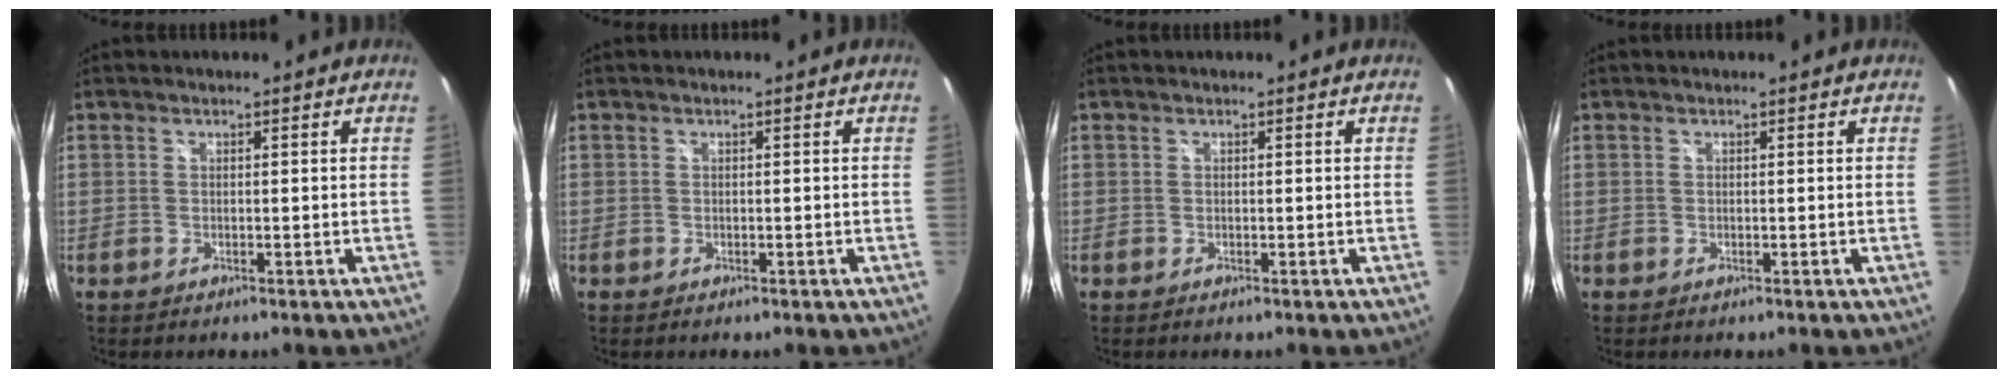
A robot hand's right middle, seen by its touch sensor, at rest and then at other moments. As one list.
[{"total": 0.0}, {"total": 0.0}, {"total": 0.0}]